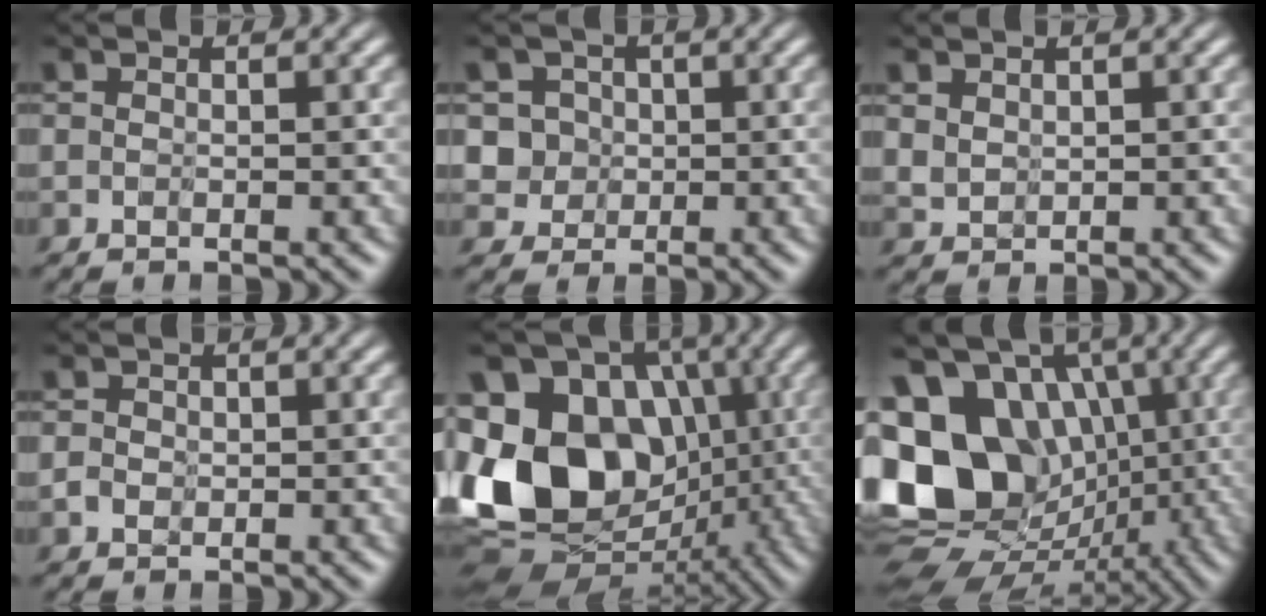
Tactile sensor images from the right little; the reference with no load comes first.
{"total": 5.3, "force": [1.7, 4.9, 1.4], "torque": [-0.045, 0.020, 0.022]}
{"total": 1.4, "force": [1.0, 0.7, 0.6], "torque": [-0.041, 0.000, 0.023]}
{"total": 1.2, "force": [0.2, 1.2, 0.1], "torque": [-0.003, 0.009, -0.008]}
{"total": 13.1, "force": [-0.2, 10.1, 8.3], "torque": [-0.194, 0.001, -0.006]}
{"total": 15.7, "force": [1.0, 12.7, 9.1], "torque": [-0.203, -0.004, 0.025]}